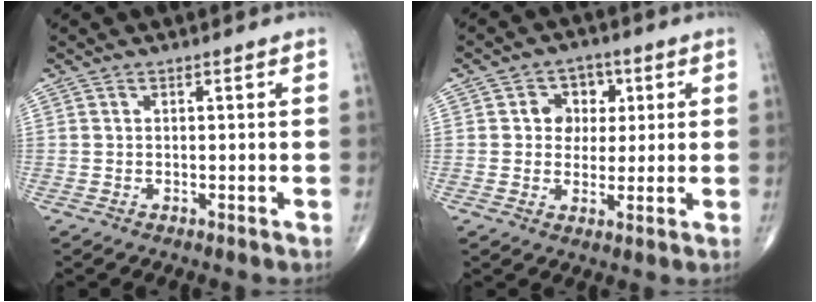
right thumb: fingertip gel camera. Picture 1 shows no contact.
{"total": 6.5, "force": [1.5, 5.5, 3.0], "torque": [-0.005, 0.003, 0.017]}